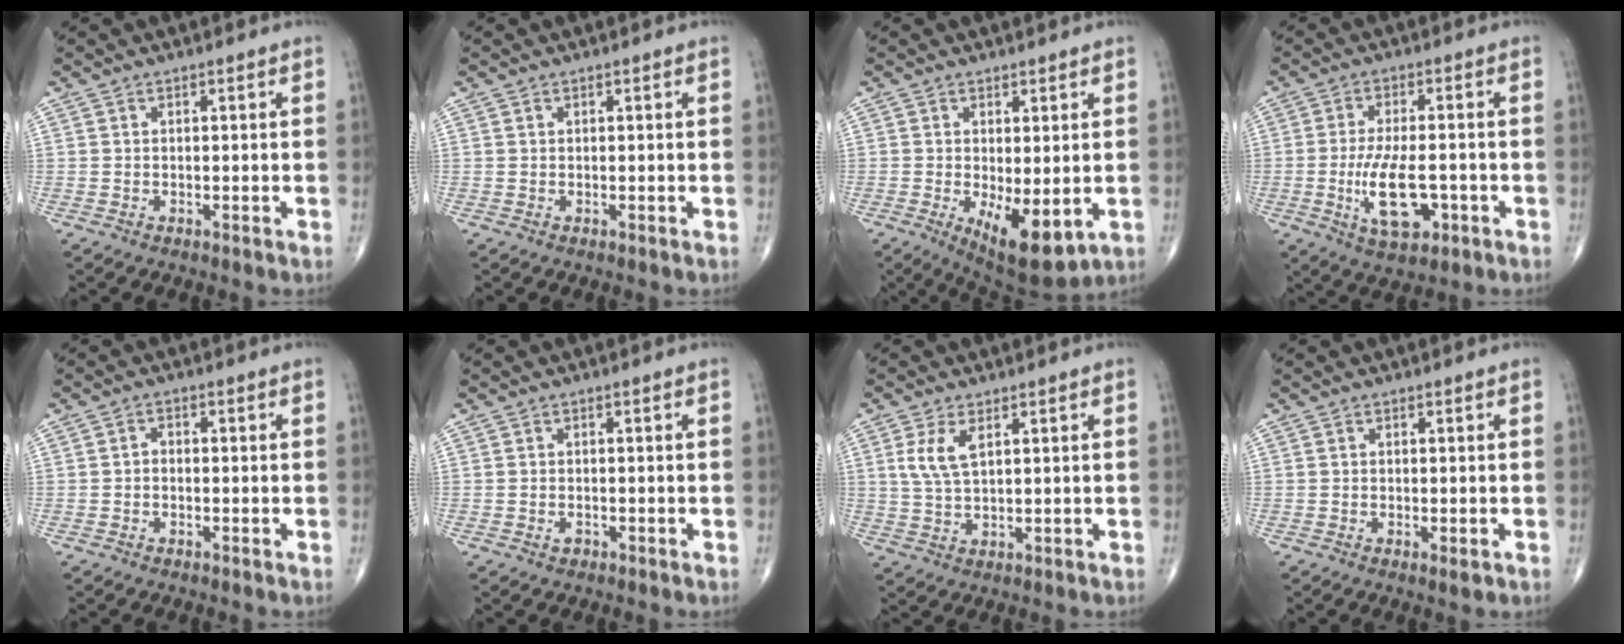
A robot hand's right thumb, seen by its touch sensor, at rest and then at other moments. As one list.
[{"total": 0.0}, {"total": 9.7, "force": [-2.1, 3.9, 8.7], "torque": [-0.125, -0.024, -0.018]}, {"total": 10.0, "force": [-2.6, 4.3, 8.7], "torque": [-0.154, -0.001, -0.038]}, {"total": 1.4, "force": [-0.4, 1.0, 0.9], "torque": [-0.011, 0.007, -0.010]}, {"total": 0.9, "force": [-0.5, 0.6, 0.5], "torque": [-0.007, 0.003, -0.007]}, {"total": 5.3, "force": [2.0, 2.2, 4.4], "torque": [-0.095, -0.005, 0.046]}, {"total": 1.4, "force": [-0.5, 0.4, 1.2], "torque": [-0.019, -0.004, -0.007]}]